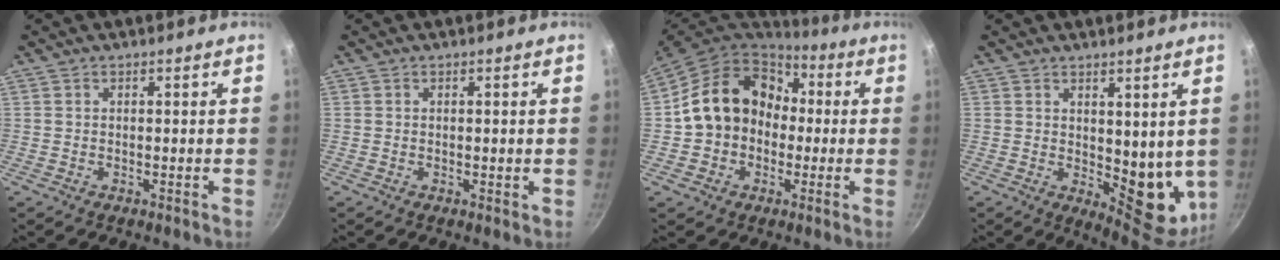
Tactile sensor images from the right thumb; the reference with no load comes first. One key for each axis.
{"total": 0.7, "fx": 0.1, "fy": 0.4, "fz": 0.6, "tx": -0.007, "ty": 0.000, "tz": 0.001}
{"total": 17.7, "fx": 0.7, "fy": 14.7, "fz": 9.9, "tx": -0.145, "ty": 0.050, "tz": 0.004}
{"total": 11.1, "fx": 1.6, "fy": 5.9, "fz": 9.2, "tx": -0.088, "ty": -0.032, "tz": 0.038}